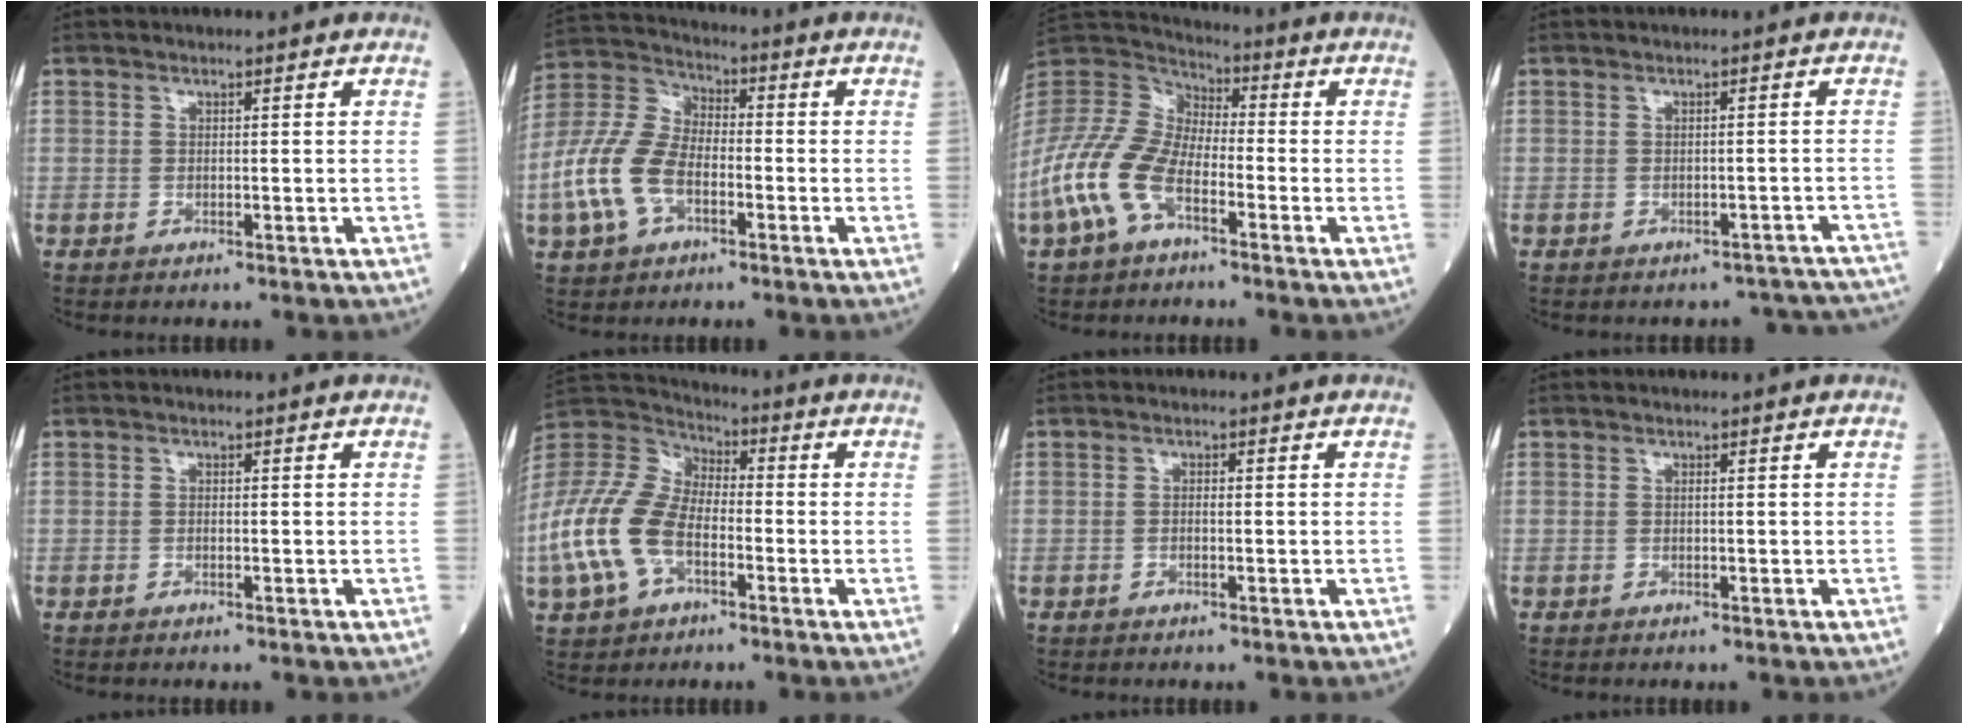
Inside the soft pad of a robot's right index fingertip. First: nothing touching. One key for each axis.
{"total": 11.6, "fx": -3.8, "fy": 6.8, "fz": 8.7, "tx": -0.216, "ty": 0.016, "tz": -0.076}
{"total": 12.8, "fx": -5.7, "fy": 6.4, "fz": 9.4, "tx": -0.231, "ty": 0.012, "tz": -0.118}
{"total": 8.5, "fx": -7.9, "fy": 3.0, "fz": 1.0, "tx": 0.003, "ty": 0.030, "tz": -0.072}
{"total": 0.0}
{"total": 14.4, "fx": -4.6, "fy": 8.4, "fz": 10.8, "tx": -0.265, "ty": 0.012, "tz": -0.090}
{"total": 0.7, "fx": -0.2, "fy": 0.2, "fz": 0.7, "tx": -0.016, "ty": 0.000, "tz": -0.004}
{"total": 0.0}